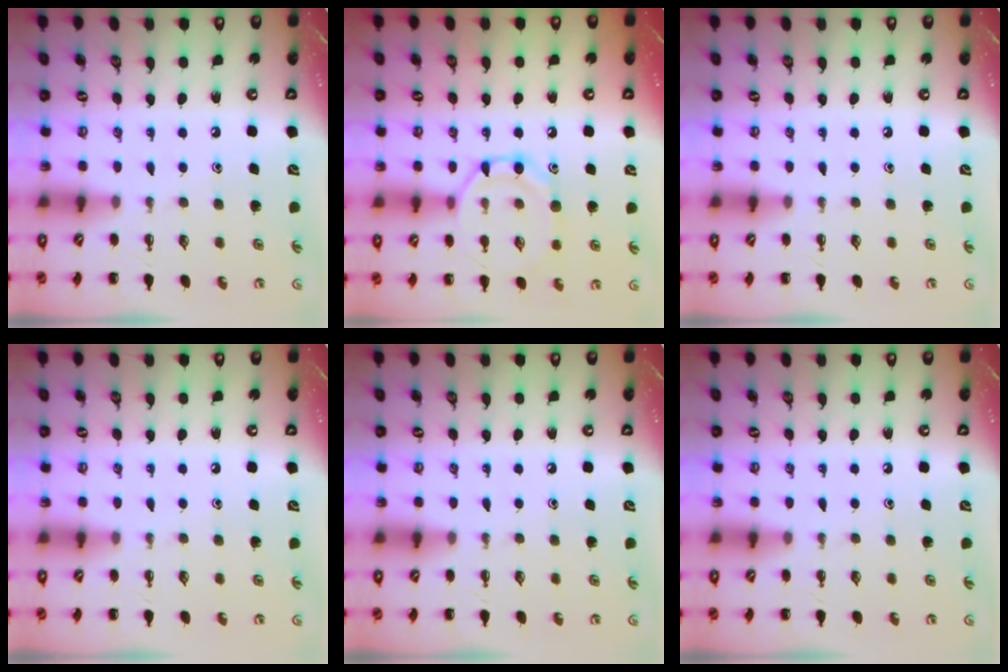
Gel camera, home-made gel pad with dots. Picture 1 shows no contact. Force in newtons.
{"total": 11.4, "press": 11.3, "slide": 0.8}
{"total": 0.0}
{"total": 0.0}
{"total": 0.0}
{"total": 0.0}